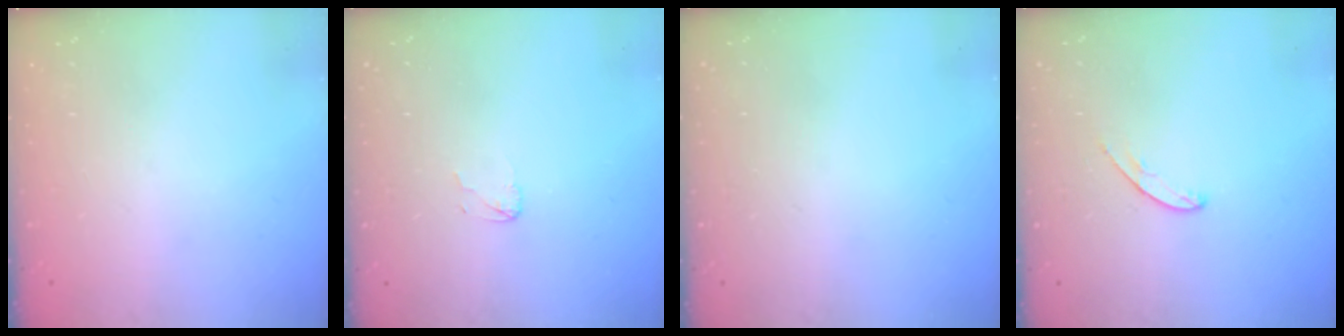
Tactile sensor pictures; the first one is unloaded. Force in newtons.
{"total": 2.4, "press": 2.4, "slide": 0.2}
{"total": 0.0}
{"total": 5.0, "press": 4.9, "slide": 0.4}